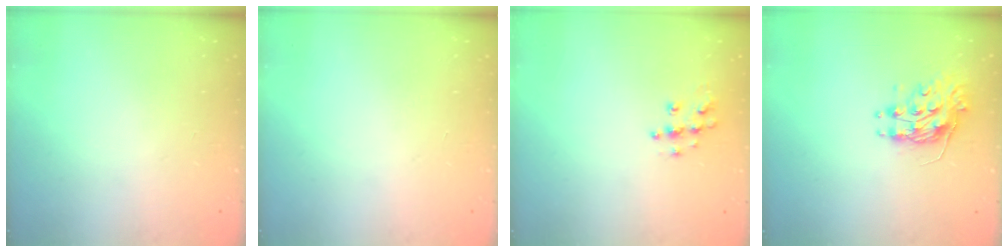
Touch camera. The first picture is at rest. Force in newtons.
{"total": 0.0}
{"total": 7.4, "press": 7.4, "slide": 0.2}
{"total": 9.2, "press": 9.2, "slide": 0.5}